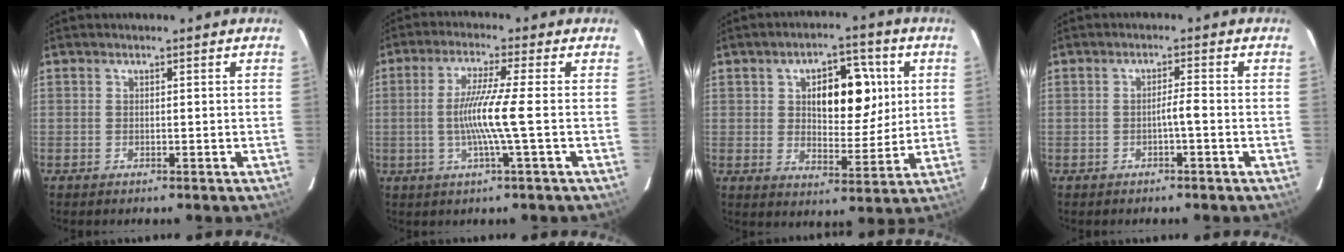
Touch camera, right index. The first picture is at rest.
{"total": 7.2, "force": [-0.9, -1.4, 7.0], "torque": [-0.141, -0.007, -0.019]}
{"total": 11.1, "force": [2.9, 5.1, 9.4], "torque": [-0.136, 0.018, 0.050]}
{"total": 1.8, "force": [-0.8, -0.1, 1.6], "torque": [-0.025, 0.003, -0.014]}